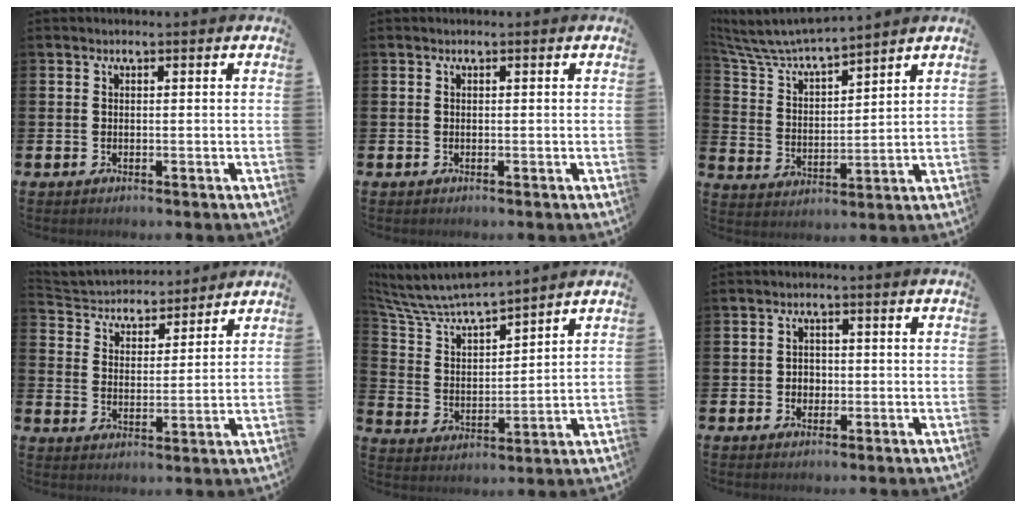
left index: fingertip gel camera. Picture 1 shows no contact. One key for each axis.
{"total": 0.0}
{"total": 6.5, "fx": 6.3, "fy": 0.6, "fz": 1.6, "tx": -0.061, "ty": -0.047, "tz": 0.107}
{"total": 4.4, "fx": 4.1, "fy": 1.6, "fz": -0.2, "tx": -0.023, "ty": -0.033, "tz": 0.067}
{"total": 7.6, "fx": 7.2, "fy": 1.2, "fz": 2.0, "tx": -0.076, "ty": -0.052, "tz": 0.124}
{"total": 2.0, "fx": -0.1, "fy": 1.8, "fz": 0.7, "tx": 0.004, "ty": 0.000, "tz": -0.010}